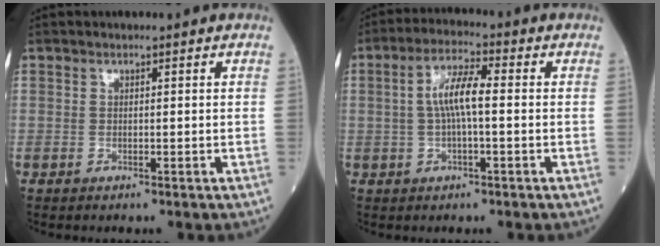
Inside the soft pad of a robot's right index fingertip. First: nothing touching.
{"total": 6.1, "force": [0.2, 1.2, 6.0], "torque": [-0.121, 0.016, -0.001]}